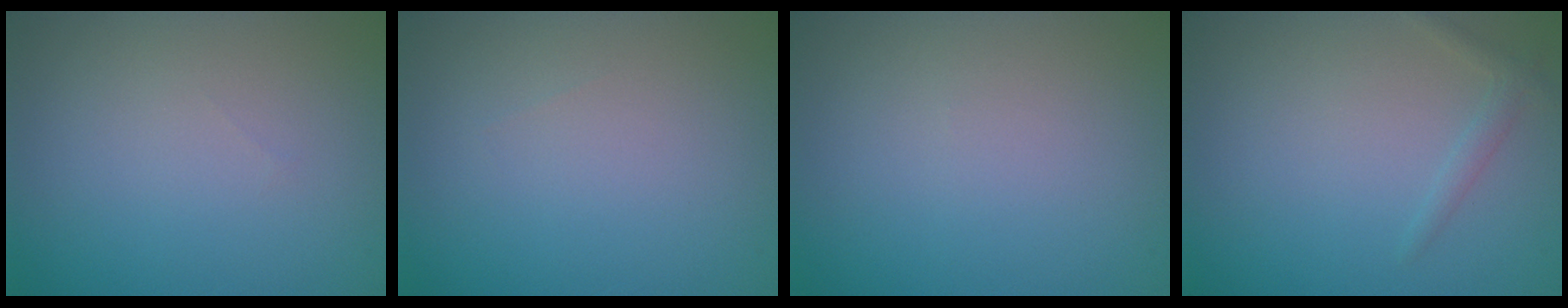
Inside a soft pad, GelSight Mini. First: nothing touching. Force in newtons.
{"total": 0.0}
{"total": 0.0}
{"total": 1.1, "press": 1.1, "slide": 0.0}